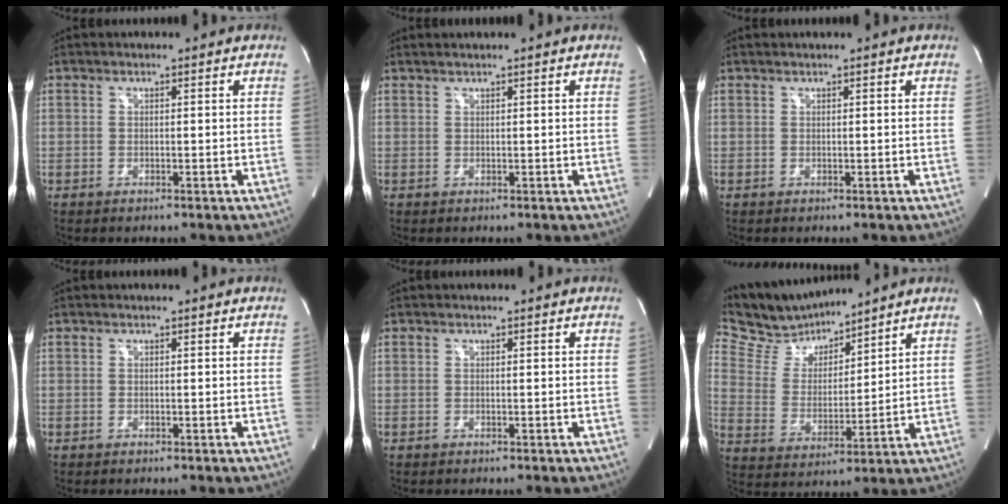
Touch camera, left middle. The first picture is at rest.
{"total": 1.2, "force": [1.1, -0.3, 0.6], "torque": [-0.013, 0.008, 0.025]}
{"total": 0.6, "force": [0.6, -0.1, 0.3], "torque": [-0.009, 0.007, 0.015]}
{"total": 0.0}
{"total": 0.0}
{"total": 10.8, "force": [10.4, 2.0, 2.1], "torque": [-0.060, 0.013, 0.214]}